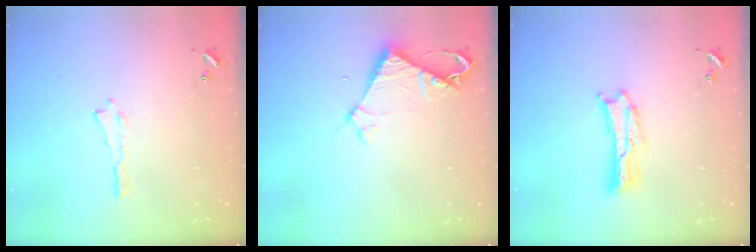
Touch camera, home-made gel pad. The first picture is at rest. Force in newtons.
{"total": 5.1, "press": 5.1, "slide": 0.4}
{"total": 1.6, "press": 1.6, "slide": 0.3}